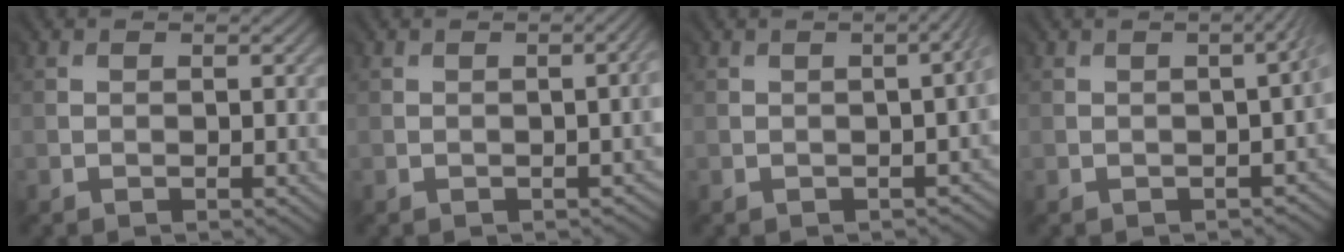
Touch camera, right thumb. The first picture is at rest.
{"total": 1.7, "force": [-0.4, 0.5, 1.6], "torque": [-0.012, 0.001, -0.003]}
{"total": 3.1, "force": [-0.4, 1.3, 2.8], "torque": [-0.014, -0.001, 0.000]}
{"total": 3.6, "force": [-0.6, 1.5, 3.2], "torque": [-0.017, -0.001, -0.001]}